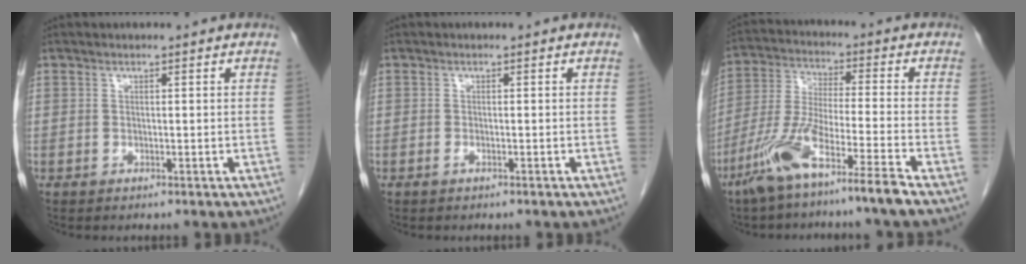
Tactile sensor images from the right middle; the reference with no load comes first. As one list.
[{"total": 0.6, "force": [-0.4, 0.0, 0.4], "torque": [-0.010, 0.000, -0.007]}, {"total": 10.7, "force": [-7.4, -0.9, 7.7], "torque": [-0.158, -0.026, -0.146]}]